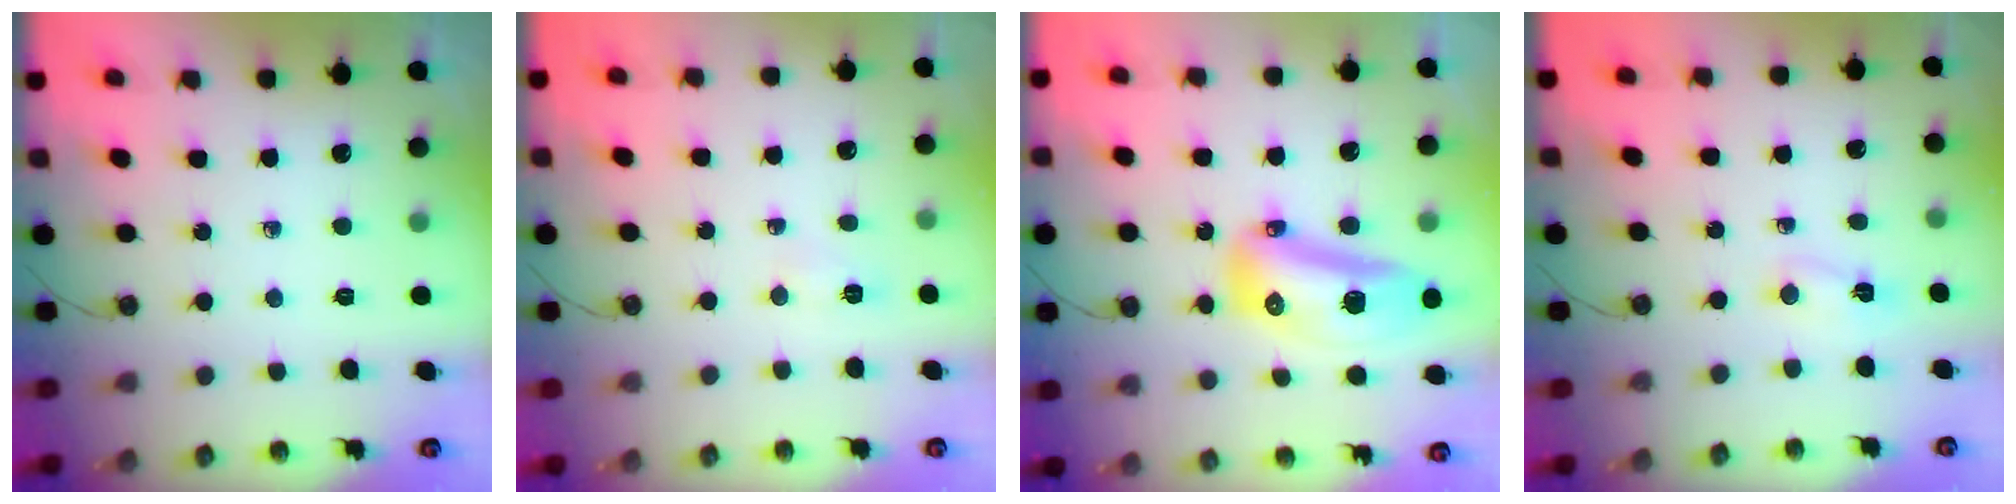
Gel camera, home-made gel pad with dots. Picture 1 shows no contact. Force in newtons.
{"total": 3.1, "press": 2.8, "slide": 1.2}
{"total": 16.0, "press": 15.9, "slide": 1.8}
{"total": 2.1, "press": 2.0, "slide": 0.5}